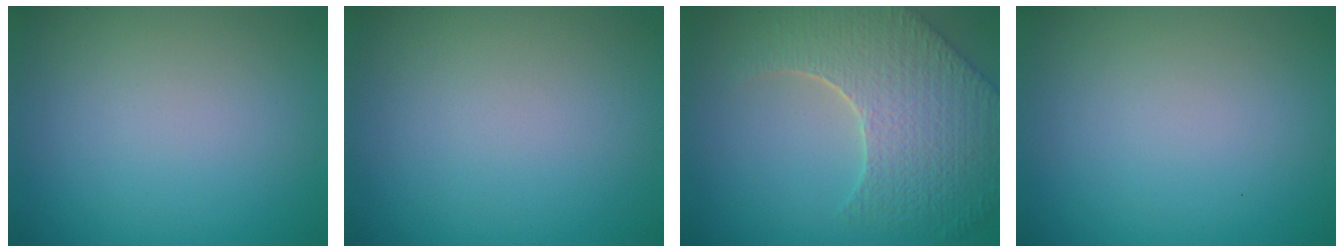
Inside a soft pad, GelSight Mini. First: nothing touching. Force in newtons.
{"total": 0.0}
{"total": 8.4, "press": 6.1, "slide": 5.8}
{"total": 0.0}